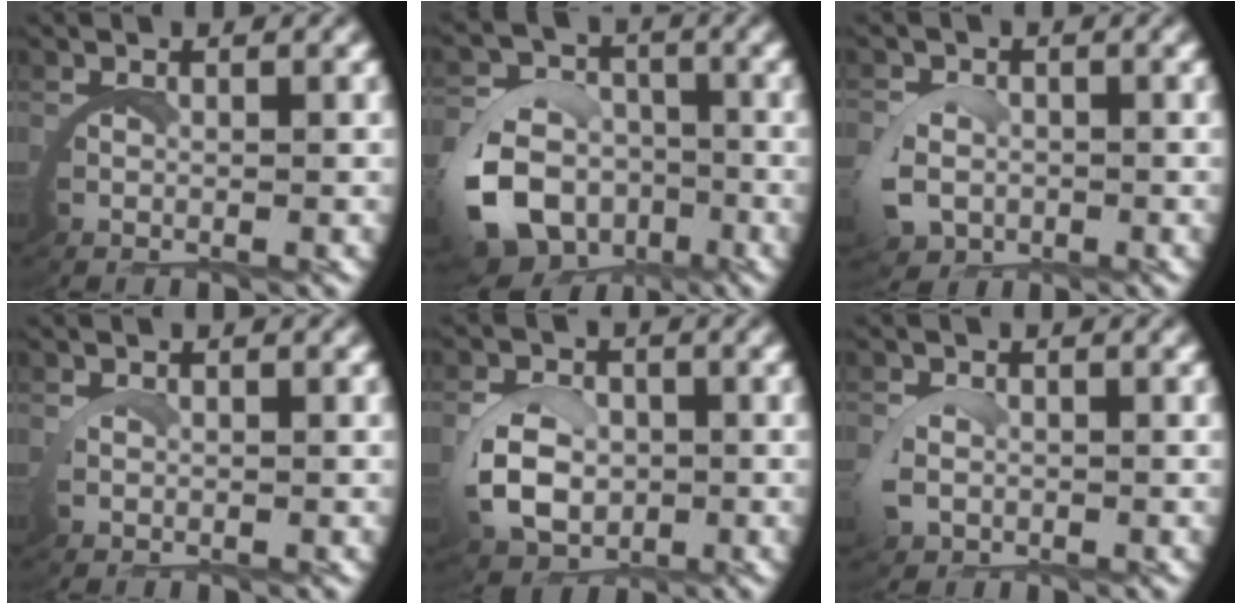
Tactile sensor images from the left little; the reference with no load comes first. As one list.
[{"total": 12.9, "force": [-5.2, 11.2, 3.9], "torque": [-0.096, -0.053, -0.089]}, {"total": 2.3, "force": [-0.5, 2.0, 1.1], "torque": [-0.033, -0.013, -0.008]}, {"total": 0.6, "force": [0.6, -0.2, 0.0], "torque": [-0.009, -0.008, 0.012]}, {"total": 4.6, "force": [-0.3, 3.5, 3.0], "torque": [-0.068, -0.012, -0.002]}, {"total": 1.1, "force": [0.0, 0.8, 0.6], "torque": [-0.032, -0.008, 0.001]}]